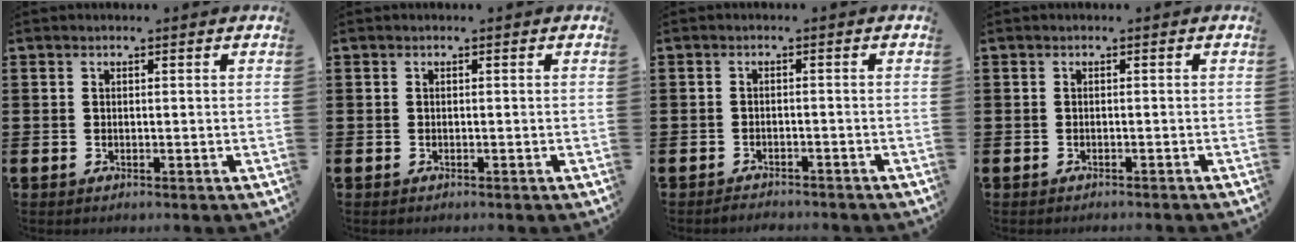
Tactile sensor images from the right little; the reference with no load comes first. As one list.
[{"total": 0.0}, {"total": 1.4, "force": [-1.4, 0.0, -0.1], "torque": [-0.003, 0.003, -0.029]}, {"total": 0.5, "force": [-0.5, -0.1, 0.0], "torque": [0.000, -0.002, -0.011]}]